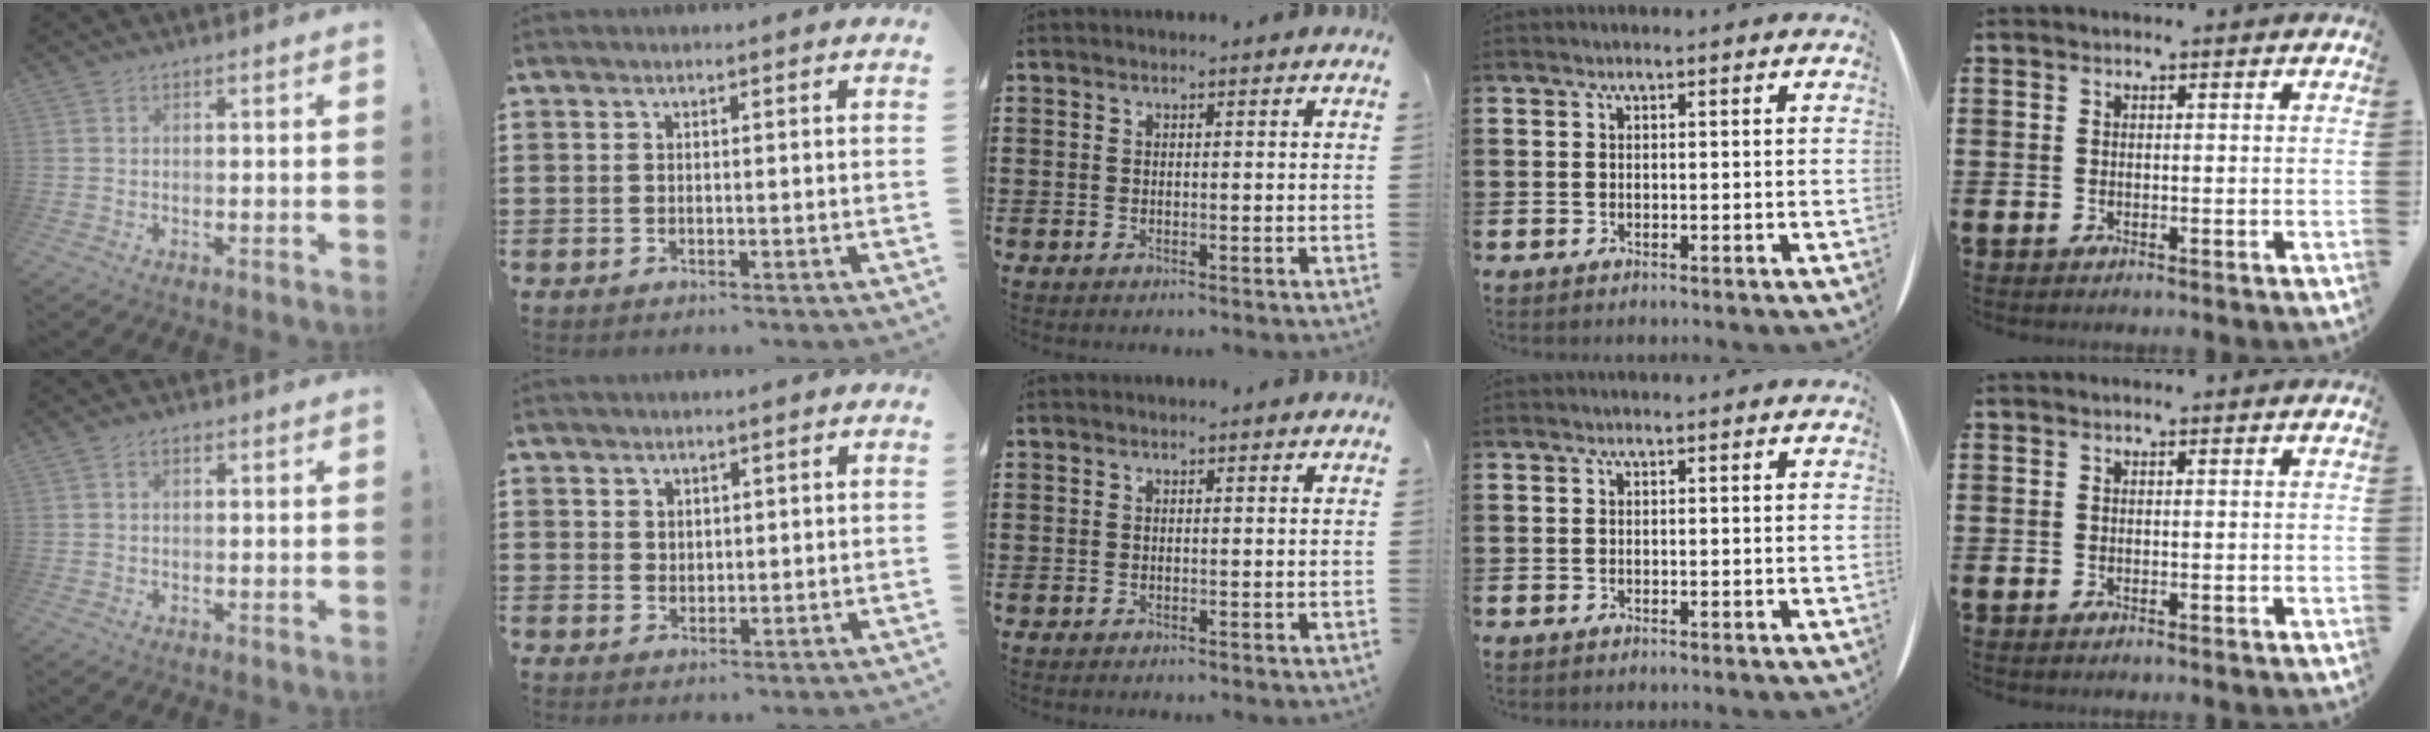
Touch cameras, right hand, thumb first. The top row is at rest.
{"thumb": {"total": 1.6, "force": [0.2, 1.0, 1.2], "torque": [-0.016, 0.001, 0.002]}, "index": {"total": 1.8, "force": [1.4, 1.1, 0.2], "torque": [-0.007, 0.004, 0.027]}}